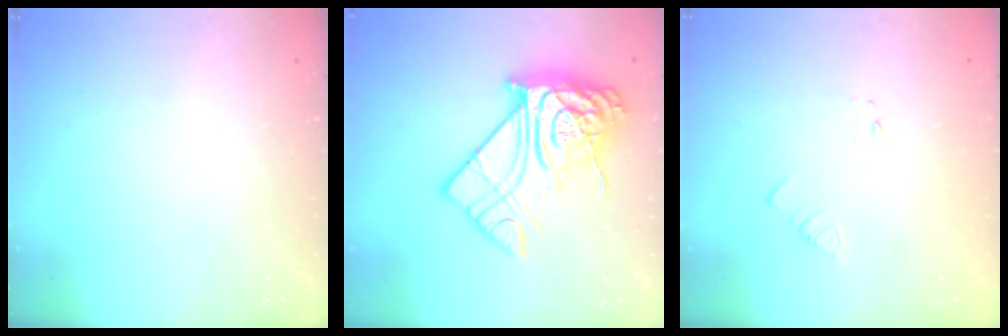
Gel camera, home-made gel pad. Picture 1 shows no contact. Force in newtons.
{"total": 22.9, "press": 22.8, "slide": 2.0}
{"total": 1.3, "press": 1.2, "slide": 0.1}